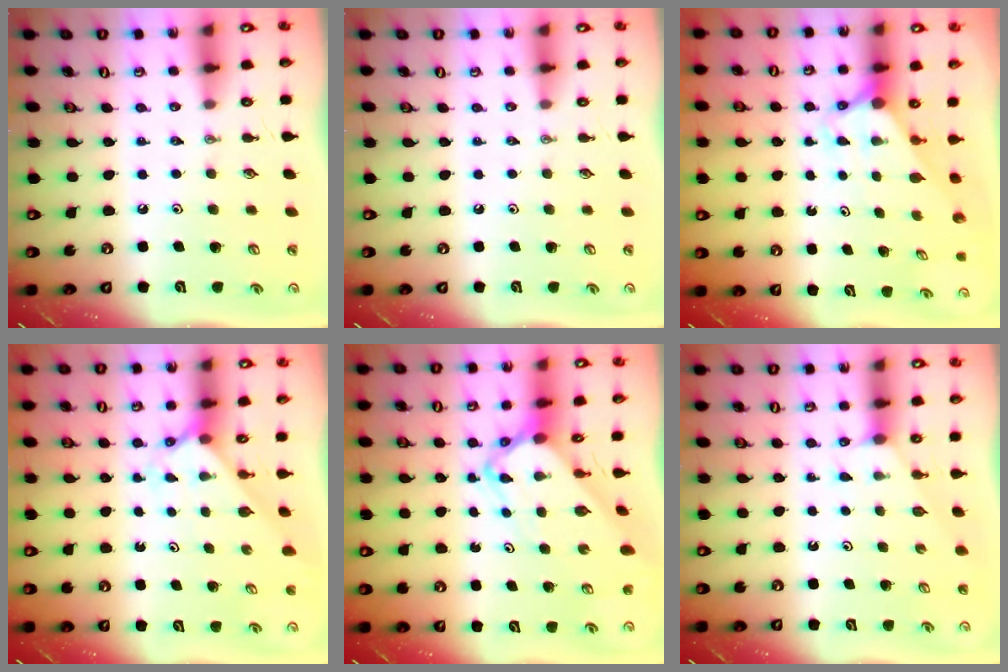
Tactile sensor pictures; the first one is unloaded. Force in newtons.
{"total": 0.0}
{"total": 2.9, "press": 2.9, "slide": 0.0}
{"total": 2.3, "press": 2.3, "slide": 0.2}
{"total": 5.9, "press": 5.9, "slide": 0.5}
{"total": 1.7, "press": 1.7, "slide": 0.3}